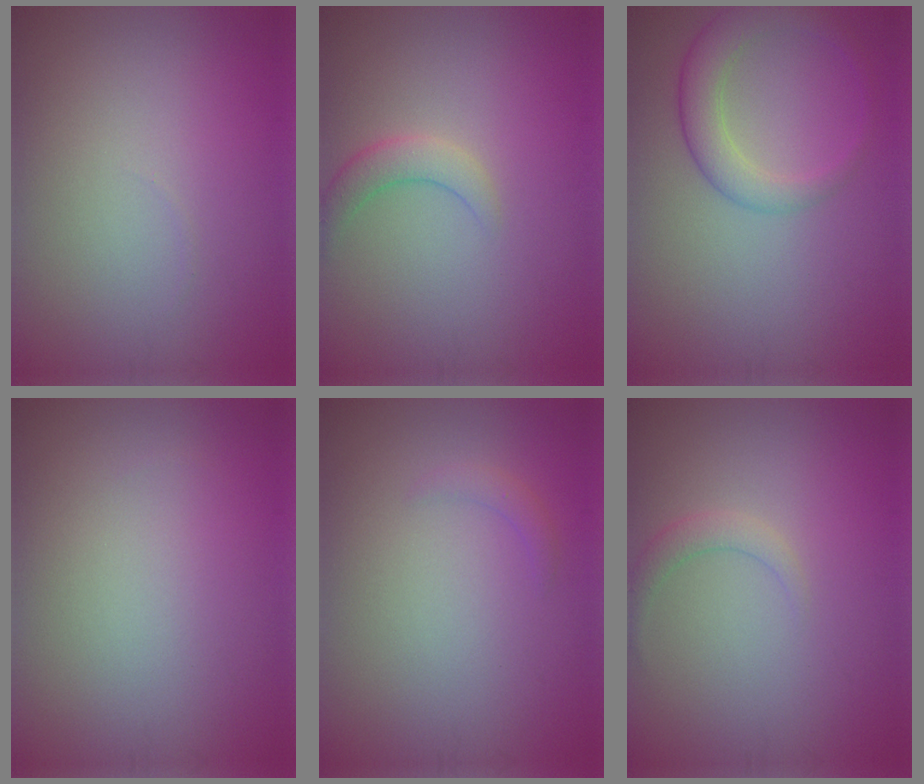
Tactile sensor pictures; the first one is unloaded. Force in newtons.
{"total": 2.3, "press": 2.2, "slide": 0.1}
{"total": 2.9, "press": 2.8, "slide": 0.1}
{"total": 0.0}
{"total": 1.0, "press": 1.0, "slide": 0.1}
{"total": 1.5, "press": 1.5, "slide": 0.1}